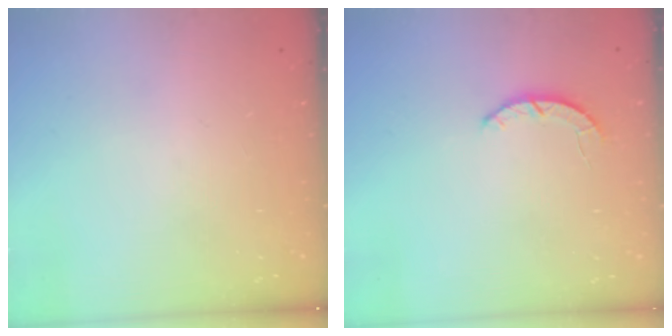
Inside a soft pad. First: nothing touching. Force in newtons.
{"total": 2.2, "press": 2.2, "slide": 0.3}